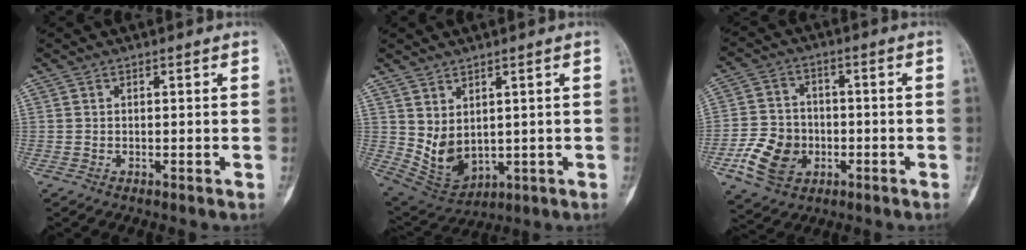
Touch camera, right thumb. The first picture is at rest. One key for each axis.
{"total": 8.3, "fx": 1.0, "fy": 5.6, "fz": 6.1, "tx": -0.088, "ty": -0.014, "tz": 0.048}
{"total": 10.4, "fx": -3.4, "fy": 8.2, "fz": 5.4, "tx": -0.078, "ty": 0.017, "tz": -0.062}